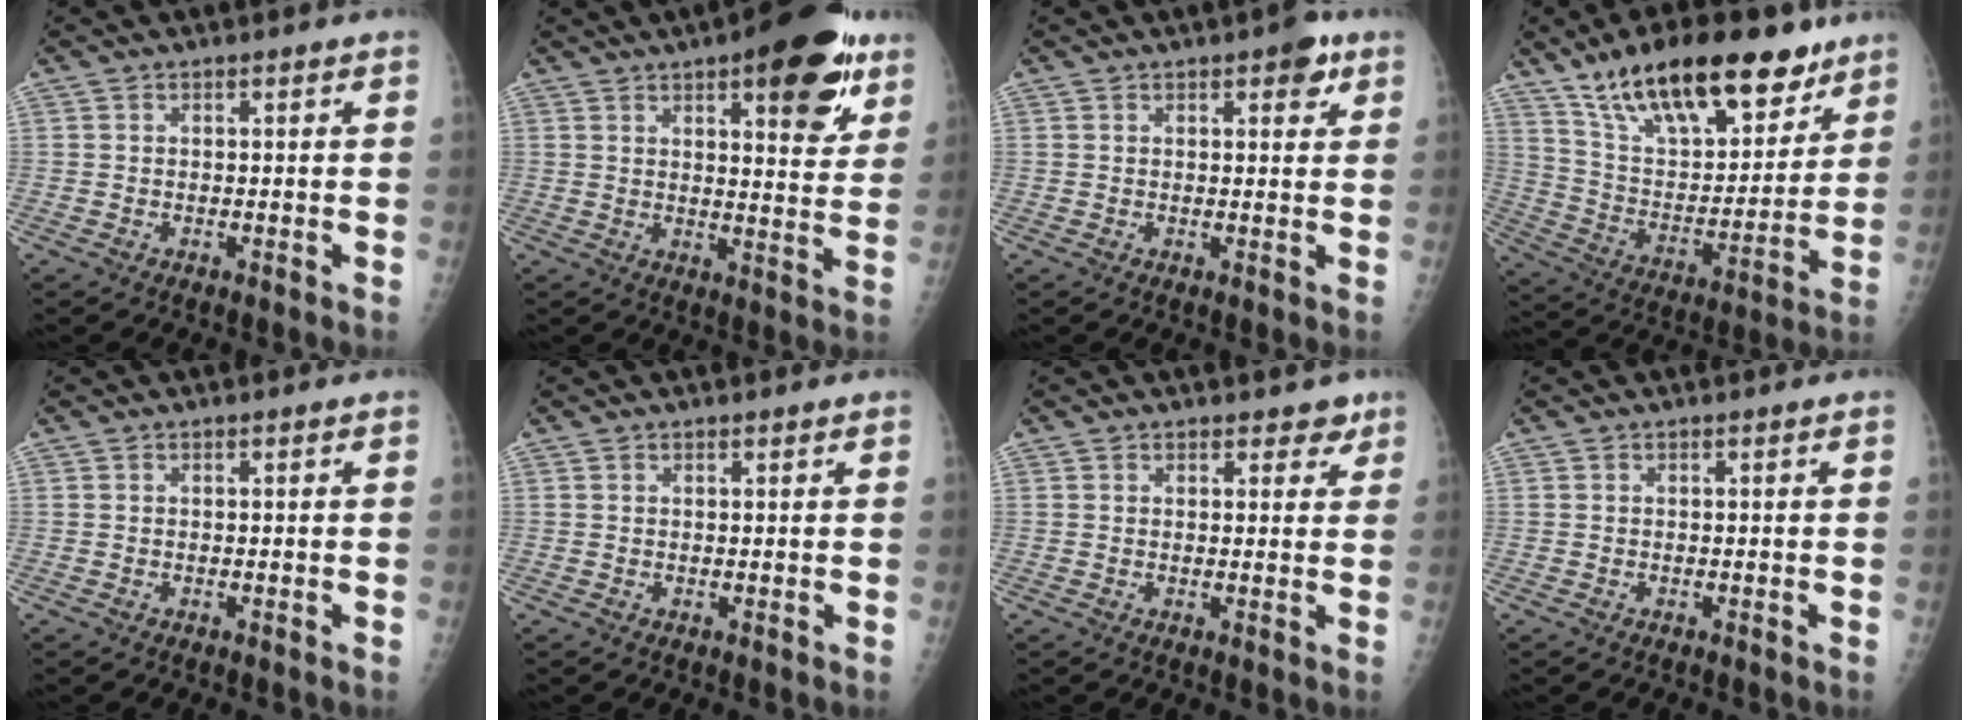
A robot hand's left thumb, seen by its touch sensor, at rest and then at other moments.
{"total": 16.9, "force": [8.9, 6.1, 13.1], "torque": [-0.132, -0.033, 0.115]}
{"total": 4.1, "force": [2.2, 1.9, 2.8], "torque": [-0.019, -0.005, 0.022]}
{"total": 24.9, "force": [16.5, 10.3, 15.5], "torque": [-0.213, -0.047, 0.280]}
{"total": 0.0}
{"total": 0.5, "force": [0.5, 0.2, 0.1], "torque": [-0.001, -0.004, 0.006]}
{"total": 3.9, "force": [3.0, 2.3, 0.8], "torque": [0.019, -0.019, 0.032]}
{"total": 0.0}